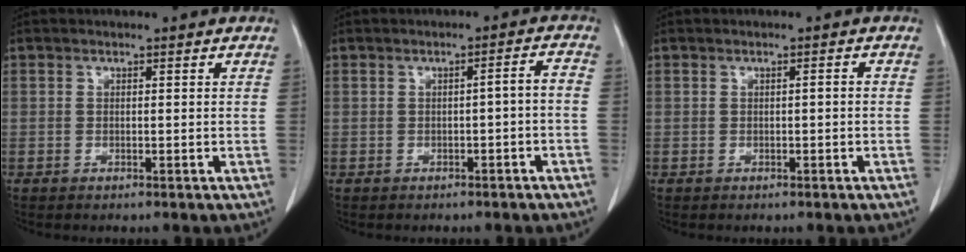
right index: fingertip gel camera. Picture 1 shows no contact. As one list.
[{"total": 2.5, "force": [-1.0, 0.3, 2.3], "torque": [-0.030, 0.009, -0.014]}, {"total": 0.6, "force": [-0.2, 0.1, 0.6], "torque": [-0.009, 0.002, 0.000]}]